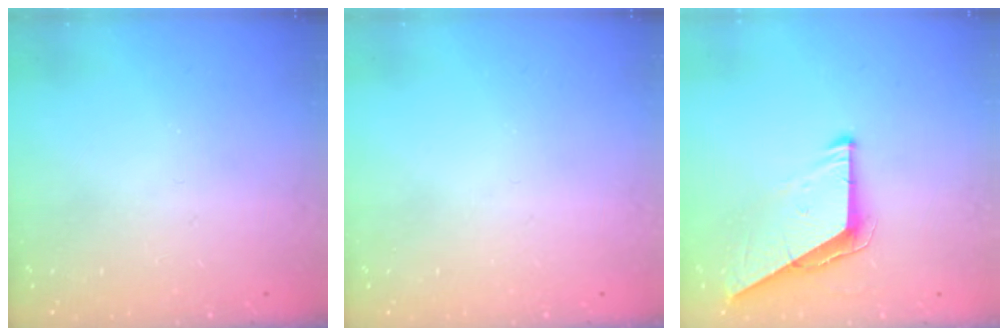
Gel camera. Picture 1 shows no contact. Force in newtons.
{"total": 0.0}
{"total": 9.5, "press": 9.4, "slide": 1.0}